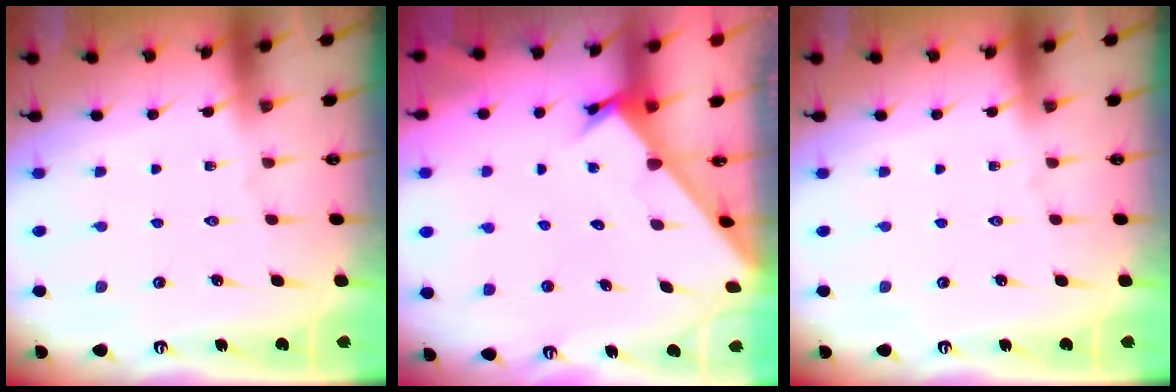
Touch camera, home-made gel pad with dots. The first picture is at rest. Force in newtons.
{"total": 2.2, "press": 2.2, "slide": 0.1}
{"total": 0.0}